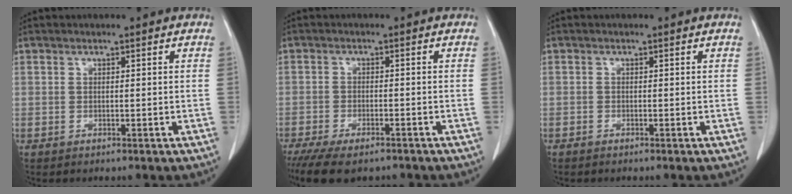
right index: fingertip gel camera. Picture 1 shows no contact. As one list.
[{"total": 10.2, "force": [-7.6, 3.9, 5.5], "torque": [-0.096, -0.010, -0.115]}, {"total": 0.7, "force": [-0.4, 0.4, 0.3], "torque": [-0.007, 0.001, -0.009]}]